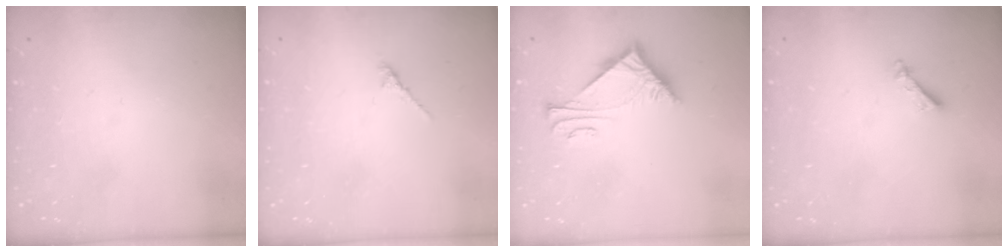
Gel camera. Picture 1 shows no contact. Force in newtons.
{"total": 2.0, "press": 2.0, "slide": 0.6}
{"total": 6.0, "press": 5.9, "slide": 1.2}
{"total": 3.4, "press": 3.3, "slide": 0.2}